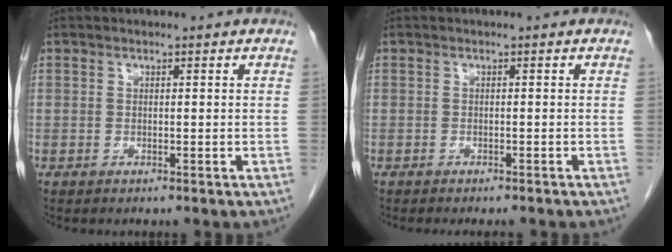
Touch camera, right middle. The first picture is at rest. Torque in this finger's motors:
{"motor_torque": [0.35, -0.20, 0.01, 0.01]}